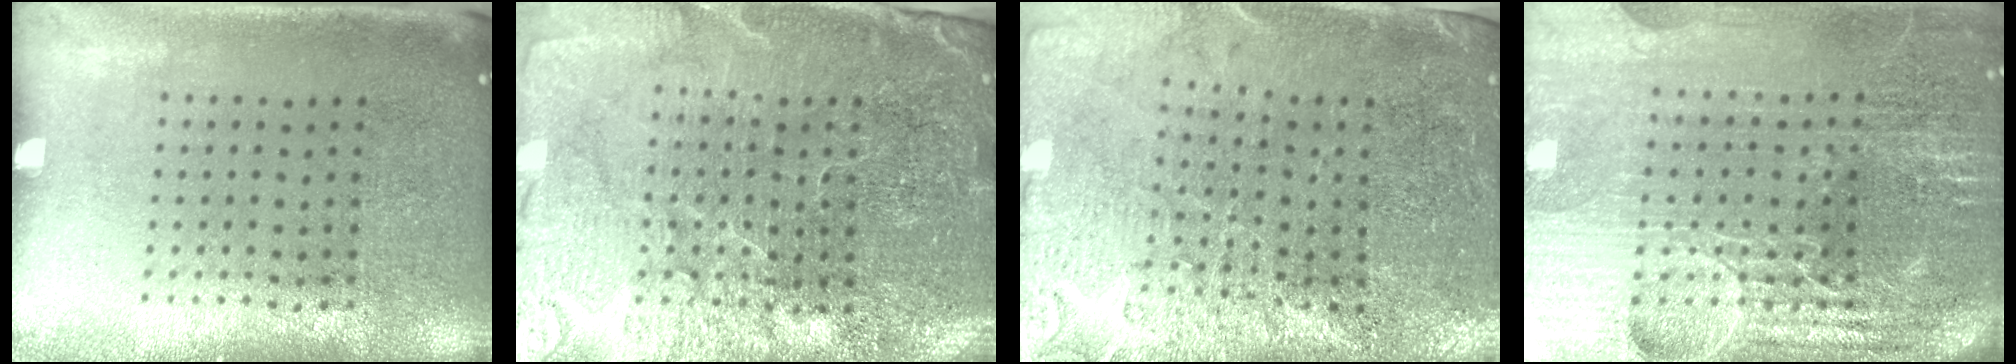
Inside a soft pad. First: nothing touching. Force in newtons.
{"total": 4.1, "press": 4.0, "slide": 1.1}
{"total": 3.2, "press": 3.1, "slide": 1.0}
{"total": 6.1, "press": 5.4, "slide": 2.8}